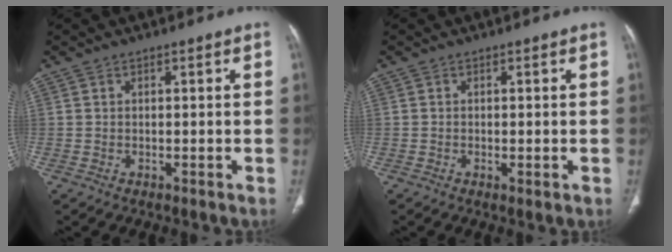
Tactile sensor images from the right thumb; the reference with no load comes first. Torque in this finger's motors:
{"motor_torque": [-0.10, -0.09, -0.21, -0.24, -0.03]}